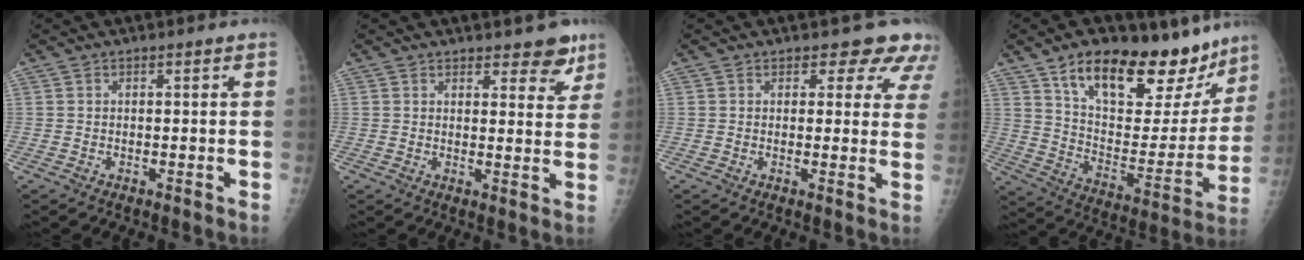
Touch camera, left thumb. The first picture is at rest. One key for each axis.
{"total": 5.5, "fx": 4.2, "fy": 2.5, "fz": 2.6, "tx": 0.001, "ty": -0.026, "tz": 0.049}
{"total": 7.3, "fx": 5.9, "fy": 3.8, "fz": 2.0, "tx": 0.025, "ty": -0.025, "tz": 0.047}
{"total": 26.2, "fx": 18.0, "fy": 11.6, "fz": 15.0, "tx": -0.171, "ty": -0.068, "tz": 0.283}